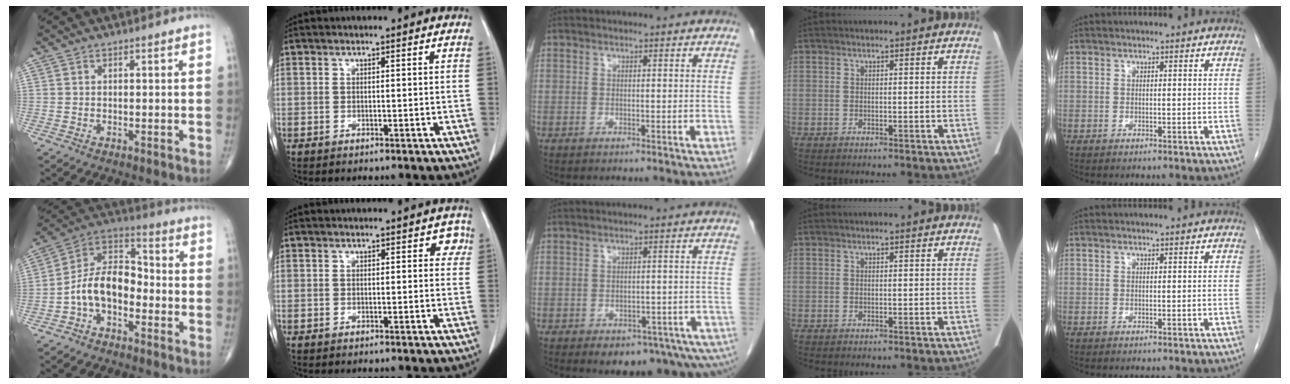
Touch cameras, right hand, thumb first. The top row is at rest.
{"thumb": {"total": 11.3, "force": [-3.5, 7.0, 8.1], "torque": [-0.128, 0.055, -0.078]}, "index": {"total": 2.1, "force": [0.8, 1.3, 1.4], "torque": [-0.005, 0.010, 0.005]}, "middle": {"total": 10.8, "force": [-7.6, 4.5, 6.2], "torque": [-0.058, 0.005, -0.095]}}